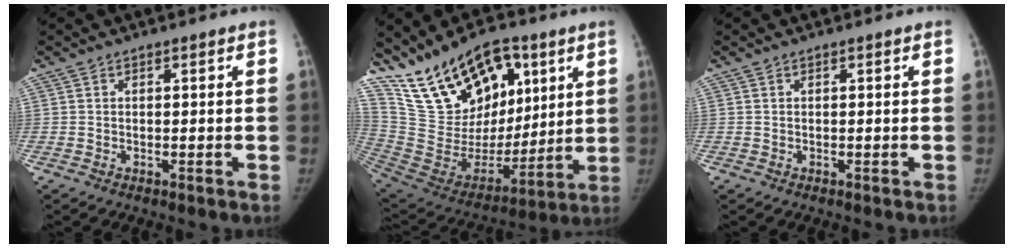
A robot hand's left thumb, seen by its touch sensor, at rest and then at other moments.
{"total": 24.3, "force": [14.0, 13.3, 14.7], "torque": [-0.219, -0.039, 0.265]}
{"total": 0.0}